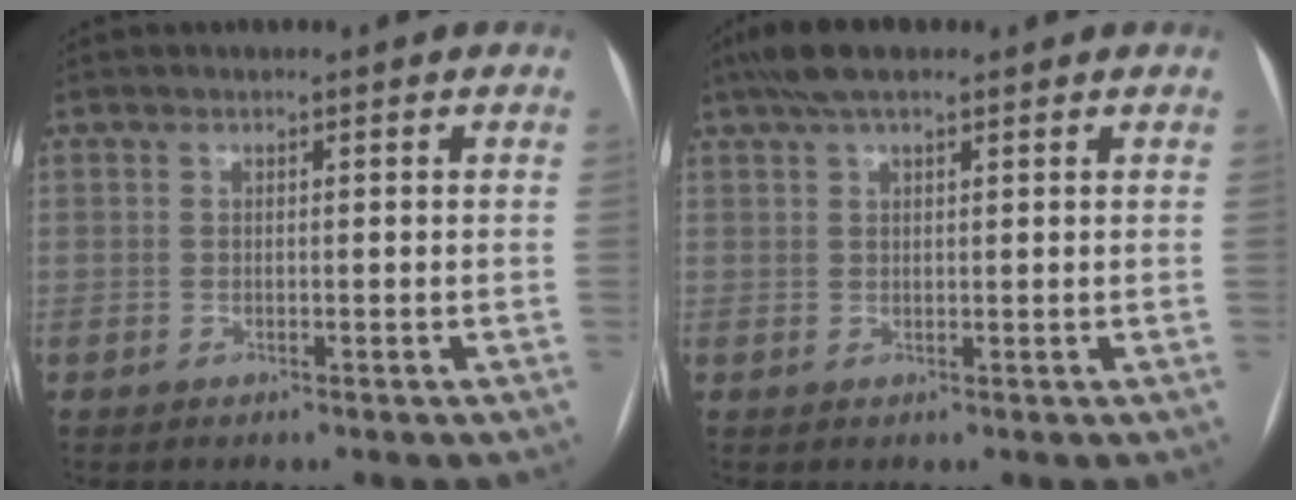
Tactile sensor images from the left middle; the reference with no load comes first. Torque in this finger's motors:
{"motor_torque": [0.60, -0.63, 0.27, 0.03]}